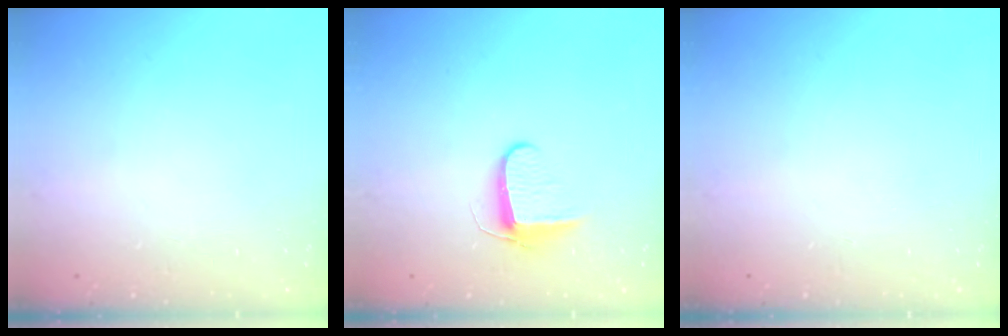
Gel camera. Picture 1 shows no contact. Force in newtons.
{"total": 7.8, "press": 7.7, "slide": 1.1}
{"total": 0.0}